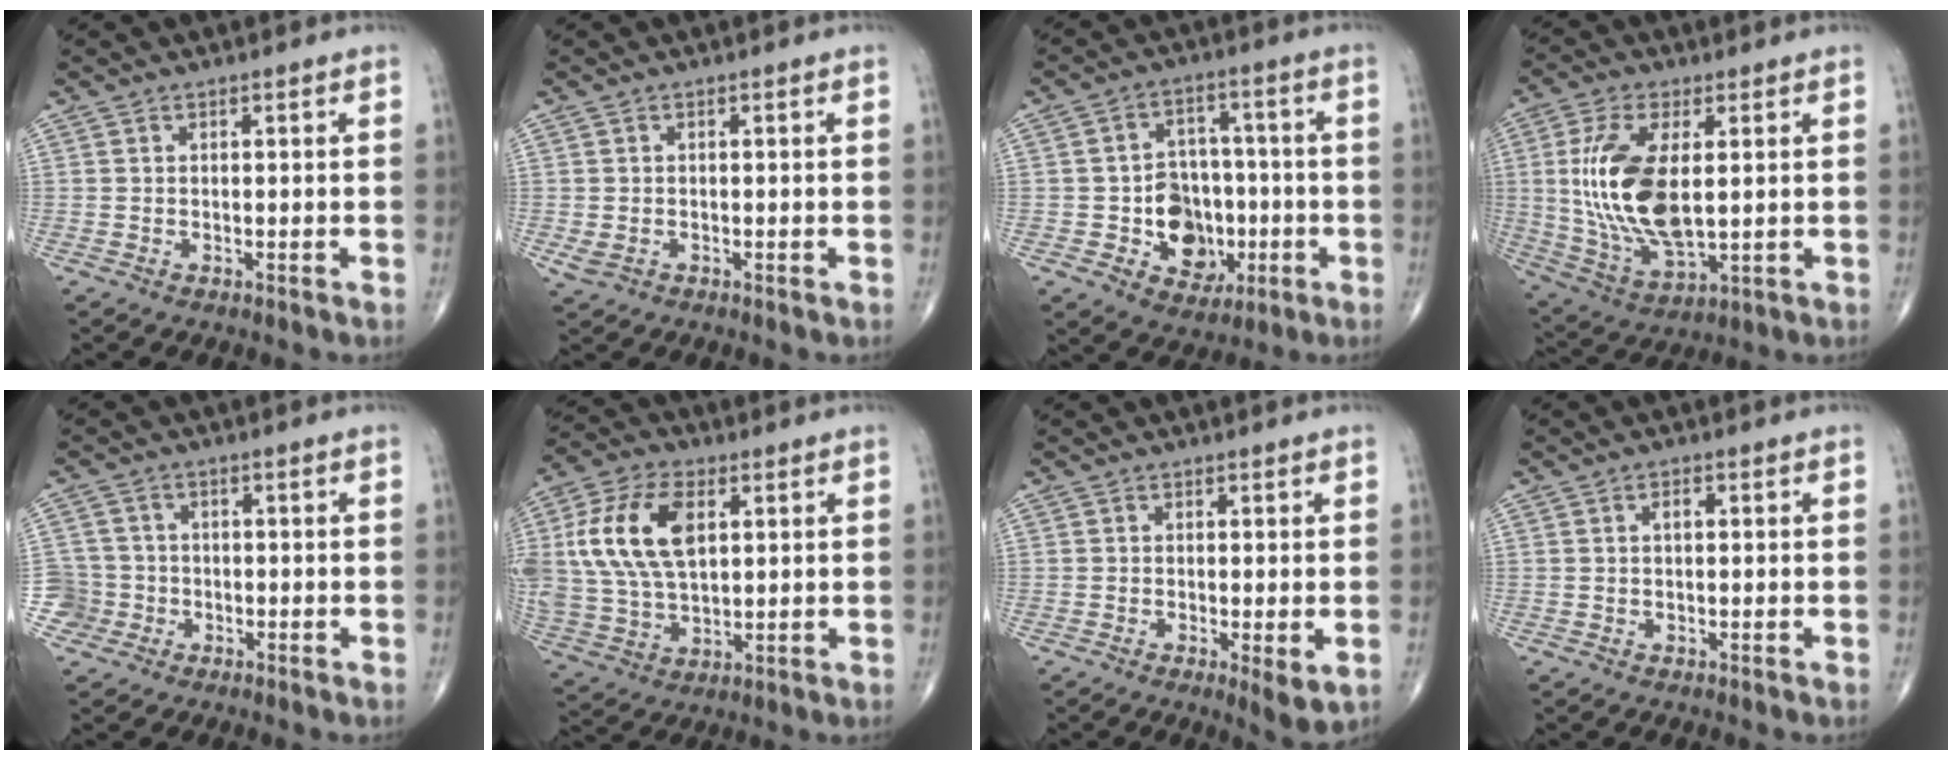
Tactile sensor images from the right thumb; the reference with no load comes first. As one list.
[{"total": 2.0, "force": [-0.5, 1.5, 1.3], "torque": [-0.028, 0.000, -0.004]}, {"total": 11.4, "force": [-2.7, 9.1, 6.3], "torque": [-0.040, 0.026, -0.037]}, {"total": 16.5, "force": [1.9, 7.7, 14.5], "torque": [-0.294, -0.016, 0.045]}, {"total": 4.8, "force": [-1.8, 4.5, -0.4], "torque": [0.031, 0.018, -0.036]}, {"total": 17.2, "force": [4.1, 10.0, 13.4], "torque": [-0.267, 0.003, 0.080]}, {"total": 4.3, "force": [-1.1, 1.1, 4.0], "torque": [-0.066, -0.014, -0.019]}, {"total": 1.5, "force": [0.2, 0.8, 1.3], "torque": [-0.019, 0.005, 0.002]}]